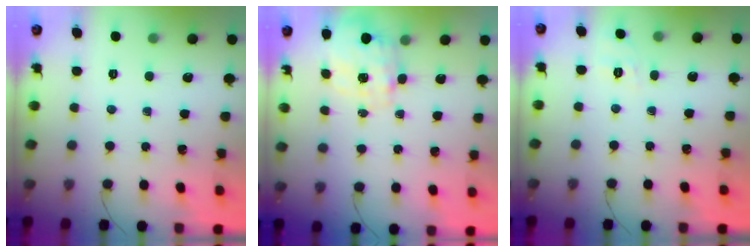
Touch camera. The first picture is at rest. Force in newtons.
{"total": 2.5, "press": 2.4, "slide": 1.0}
{"total": 1.9, "press": 0.2, "slide": 1.9}